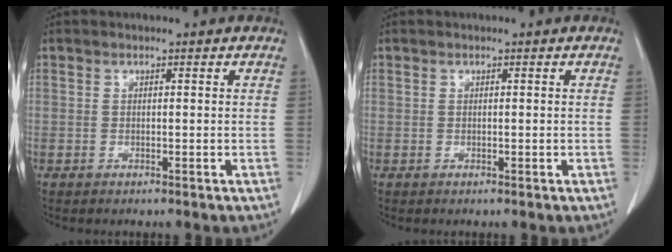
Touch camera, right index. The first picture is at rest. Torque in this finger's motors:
{"motor_torque": [-0.12, 0.08, -0.02, 0.00]}